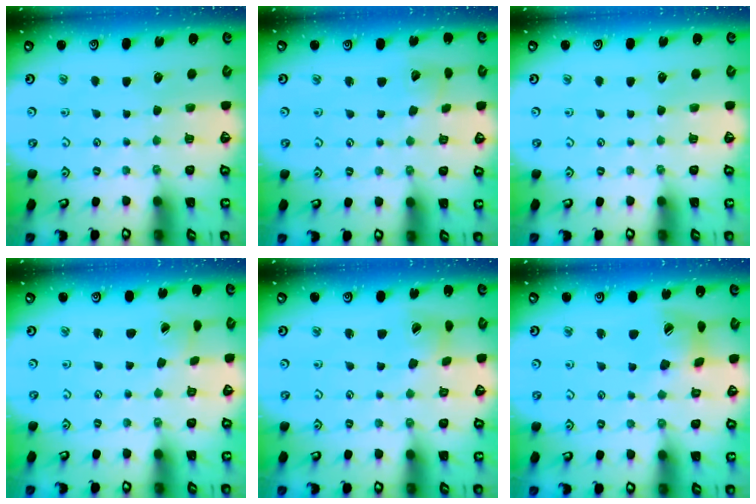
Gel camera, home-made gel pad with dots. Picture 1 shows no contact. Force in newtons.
{"total": 2.8, "press": 2.8, "slide": 0.4}
{"total": 0.0}
{"total": 0.5, "press": 0.5, "slide": 0.1}
{"total": 6.9, "press": 6.9, "slide": 0.5}
{"total": 11.8, "press": 11.7, "slide": 1.3}